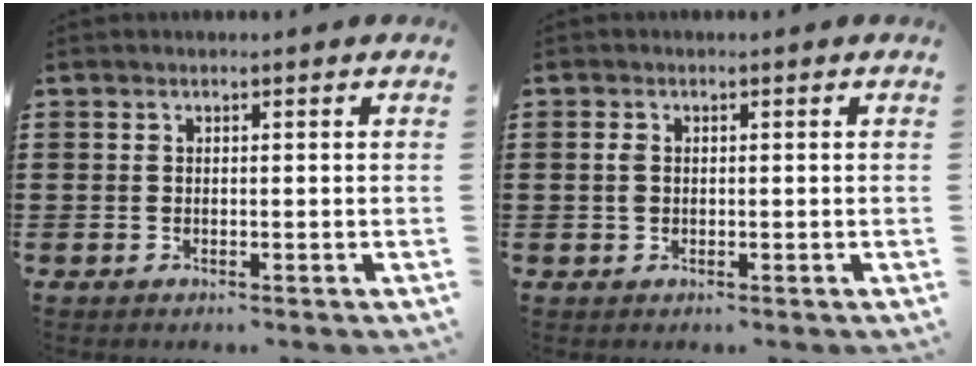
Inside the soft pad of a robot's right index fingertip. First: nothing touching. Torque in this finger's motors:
{"motor_torque": [-0.31, 0.35, 0.02, 0.03]}